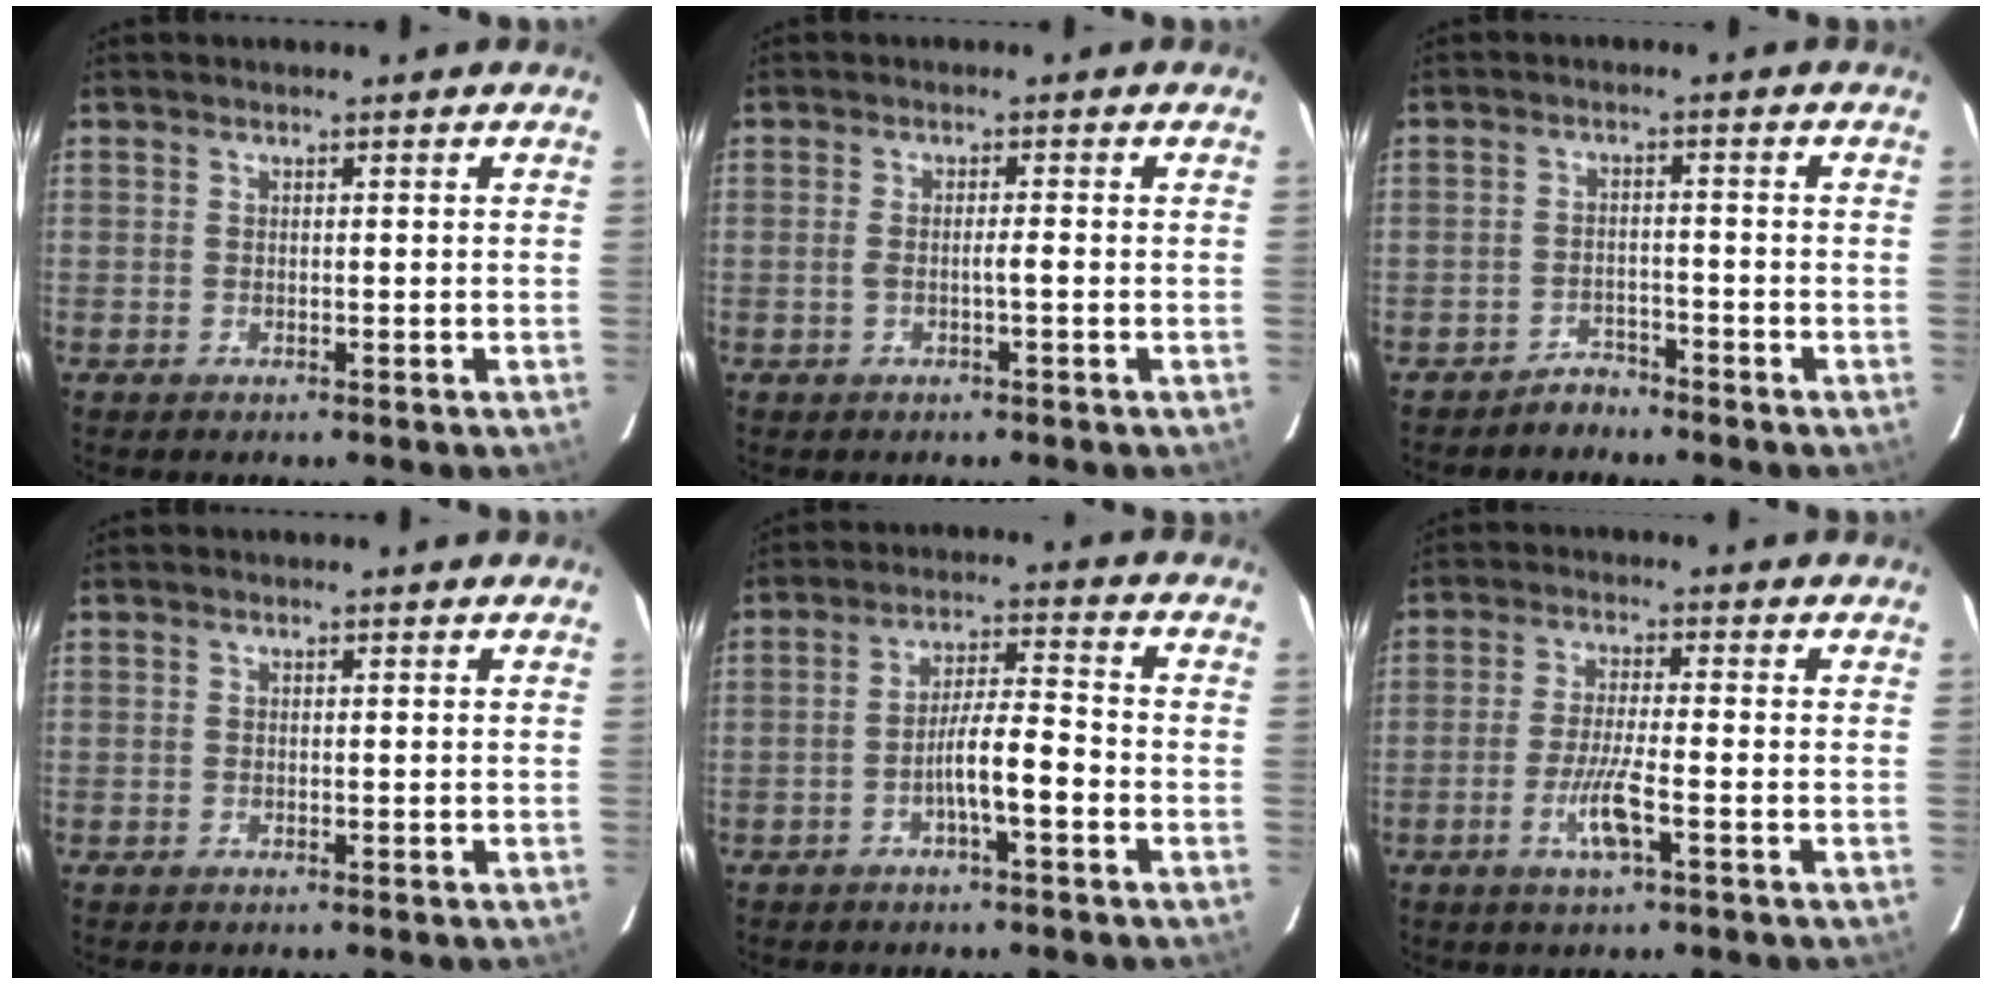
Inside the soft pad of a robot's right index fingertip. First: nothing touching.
{"total": 1.7, "force": [-0.5, 0.0, 1.7], "torque": [-0.030, 0.001, -0.009]}
{"total": 2.6, "force": [-2.4, 1.0, -0.2], "torque": [0.005, 0.002, -0.039]}
{"total": 0.0}
{"total": 6.5, "force": [-2.5, 0.8, 5.9], "torque": [-0.107, 0.014, -0.042]}
{"total": 5.6, "force": [-2.3, 0.2, 5.1], "torque": [-0.099, -0.008, -0.044]}